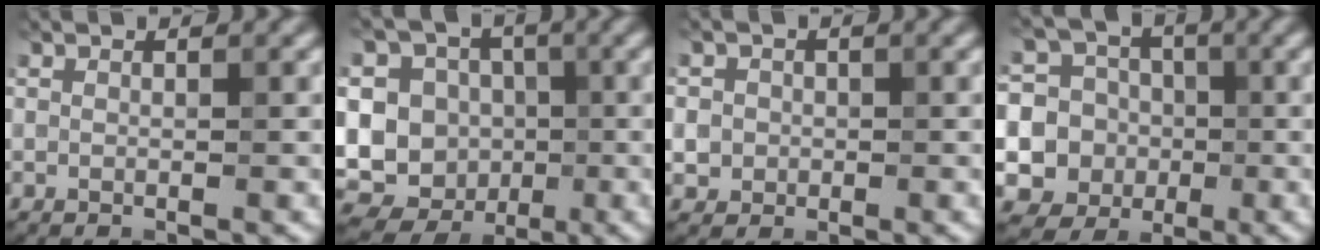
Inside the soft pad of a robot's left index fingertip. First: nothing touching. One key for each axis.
{"total": 16.8, "fx": -1.6, "fy": 15.9, "fz": 5.3, "tx": -0.135, "ty": 0.003, "tz": -0.039}
{"total": 3.0, "fx": -0.1, "fy": 2.9, "fz": 0.8, "tx": 0.002, "ty": 0.012, "tz": -0.013}
{"total": 13.2, "fx": -1.7, "fy": 12.5, "fz": 3.7, "tx": -0.115, "ty": 0.015, "tz": -0.050}